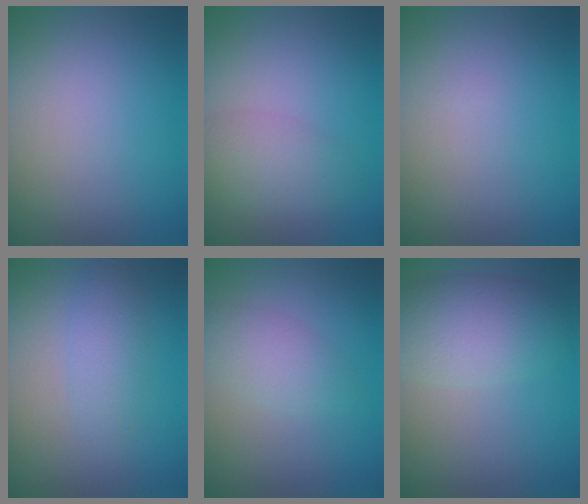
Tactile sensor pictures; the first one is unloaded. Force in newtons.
{"total": 3.0, "press": 3.0, "slide": 0.0}
{"total": 0.0}
{"total": 2.3, "press": 2.3, "slide": 0.2}
{"total": 2.4, "press": 2.4, "slide": 0.1}
{"total": 4.9, "press": 4.9, "slide": 0.5}